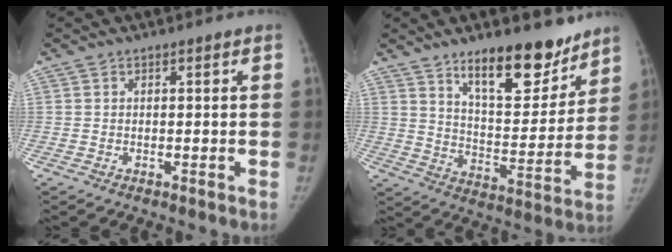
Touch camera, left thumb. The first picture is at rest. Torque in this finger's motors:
{"motor_torque": [1.31, -0.08, 0.94, -1.25, 0.29]}